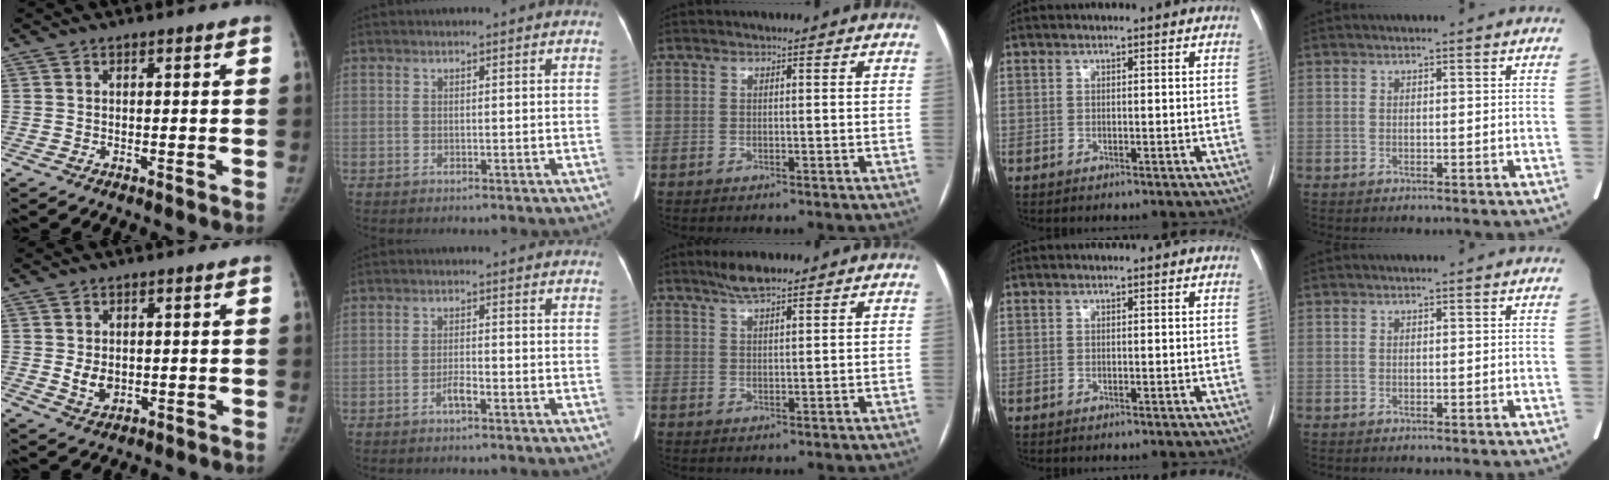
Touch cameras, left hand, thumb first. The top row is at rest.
{"thumb": {"total": 3.4, "force": [0.0, 2.6, 2.2], "torque": [-0.029, -0.015, 0.008]}, "index": {"total": 2.0, "force": [-1.3, 0.3, 1.5], "torque": [-0.027, 0.001, -0.024]}, "middle": {"total": 3.9, "force": [3.2, 0.5, 2.2], "torque": [-0.047, 0.008, 0.060]}}